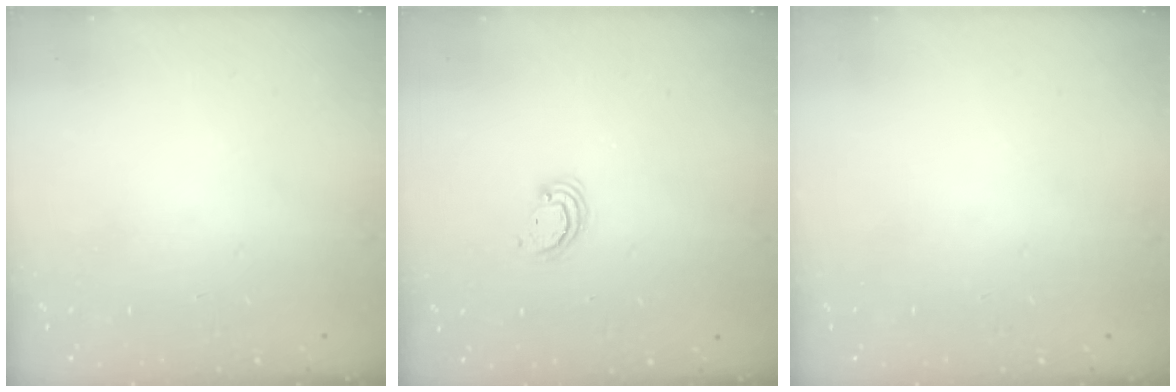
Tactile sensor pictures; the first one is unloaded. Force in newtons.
{"total": 3.0, "press": 2.9, "slide": 0.3}
{"total": 0.0}